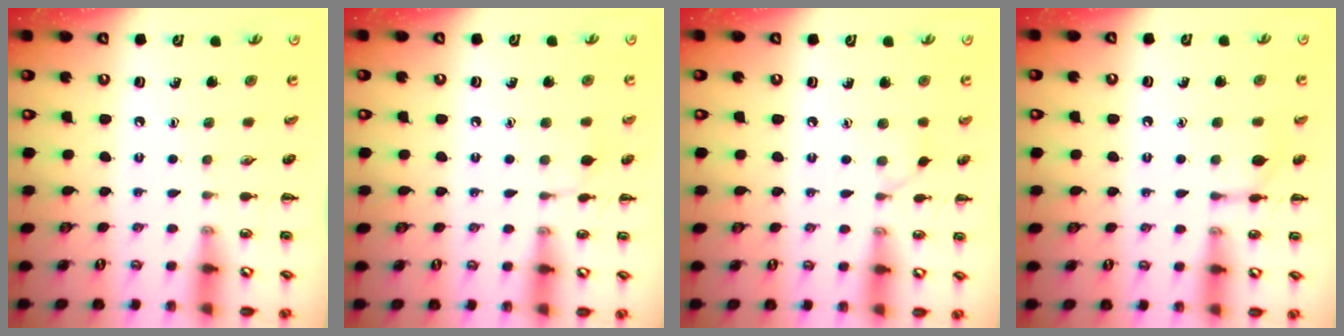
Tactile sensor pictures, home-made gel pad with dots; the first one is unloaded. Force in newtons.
{"total": 6.1, "press": 5.8, "slide": 1.9}
{"total": 2.8, "press": 2.5, "slide": 1.1}
{"total": 6.5, "press": 6.5, "slide": 0.2}